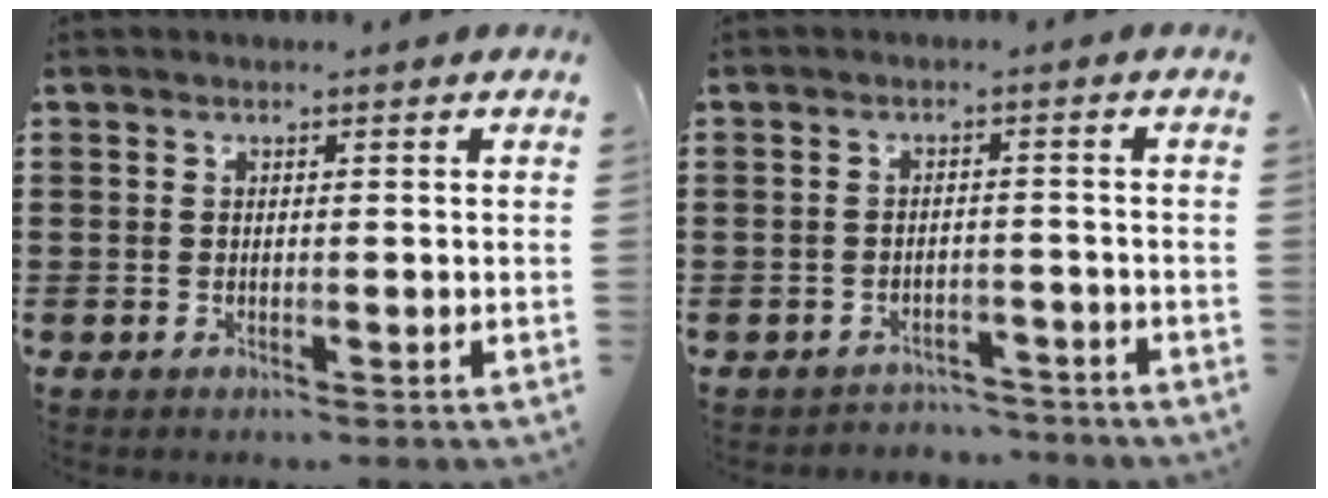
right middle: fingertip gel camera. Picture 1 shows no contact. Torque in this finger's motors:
{"motor_torque": [0.01, -0.13, -0.05, 0.00]}